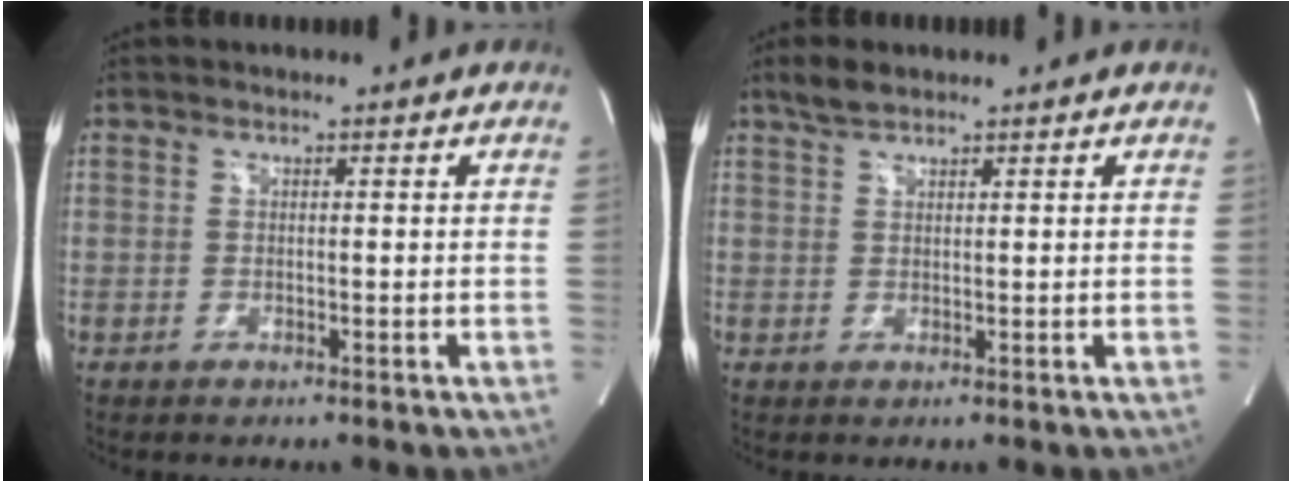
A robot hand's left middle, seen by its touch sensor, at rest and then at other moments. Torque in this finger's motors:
{"motor_torque": [0.32, 0.27, -0.17, -0.01]}